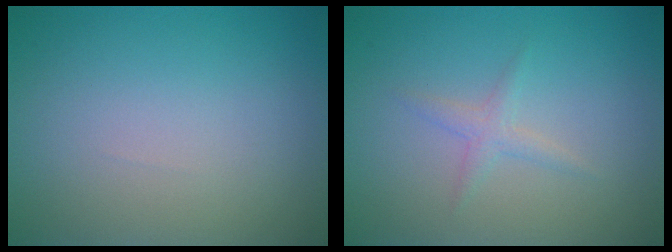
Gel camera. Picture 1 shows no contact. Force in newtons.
{"total": 1.2, "press": 1.2, "slide": 0.0}